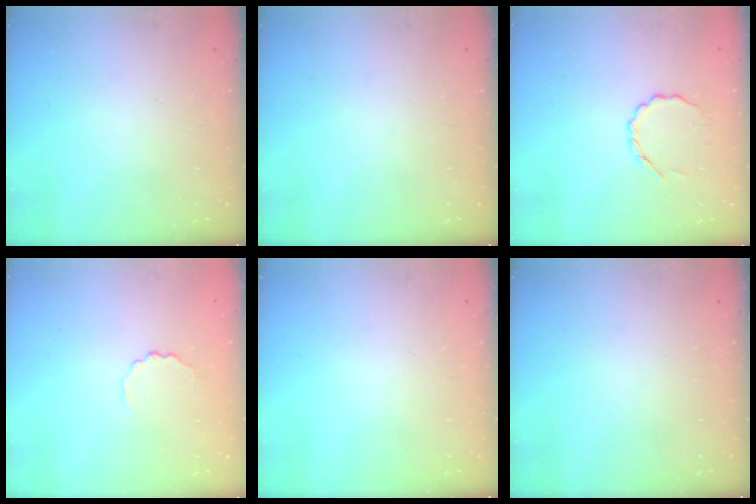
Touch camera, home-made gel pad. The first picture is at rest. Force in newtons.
{"total": 0.0}
{"total": 3.6, "press": 3.4, "slide": 1.3}
{"total": 2.8, "press": 2.6, "slide": 1.1}
{"total": 0.0}
{"total": 0.0}